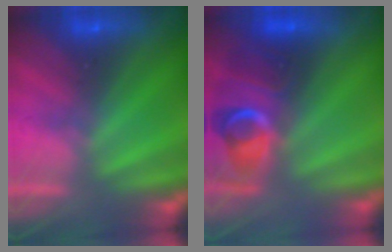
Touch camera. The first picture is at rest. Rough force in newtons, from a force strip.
{"total": 9.1}